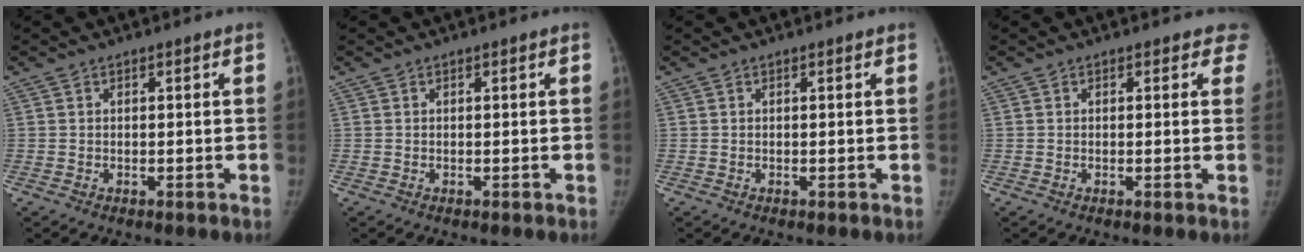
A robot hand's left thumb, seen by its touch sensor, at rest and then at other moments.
{"total": 0.0}
{"total": 0.0}
{"total": 2.5, "force": [1.9, 1.5, 0.6], "torque": [0.026, -0.006, 0.001]}